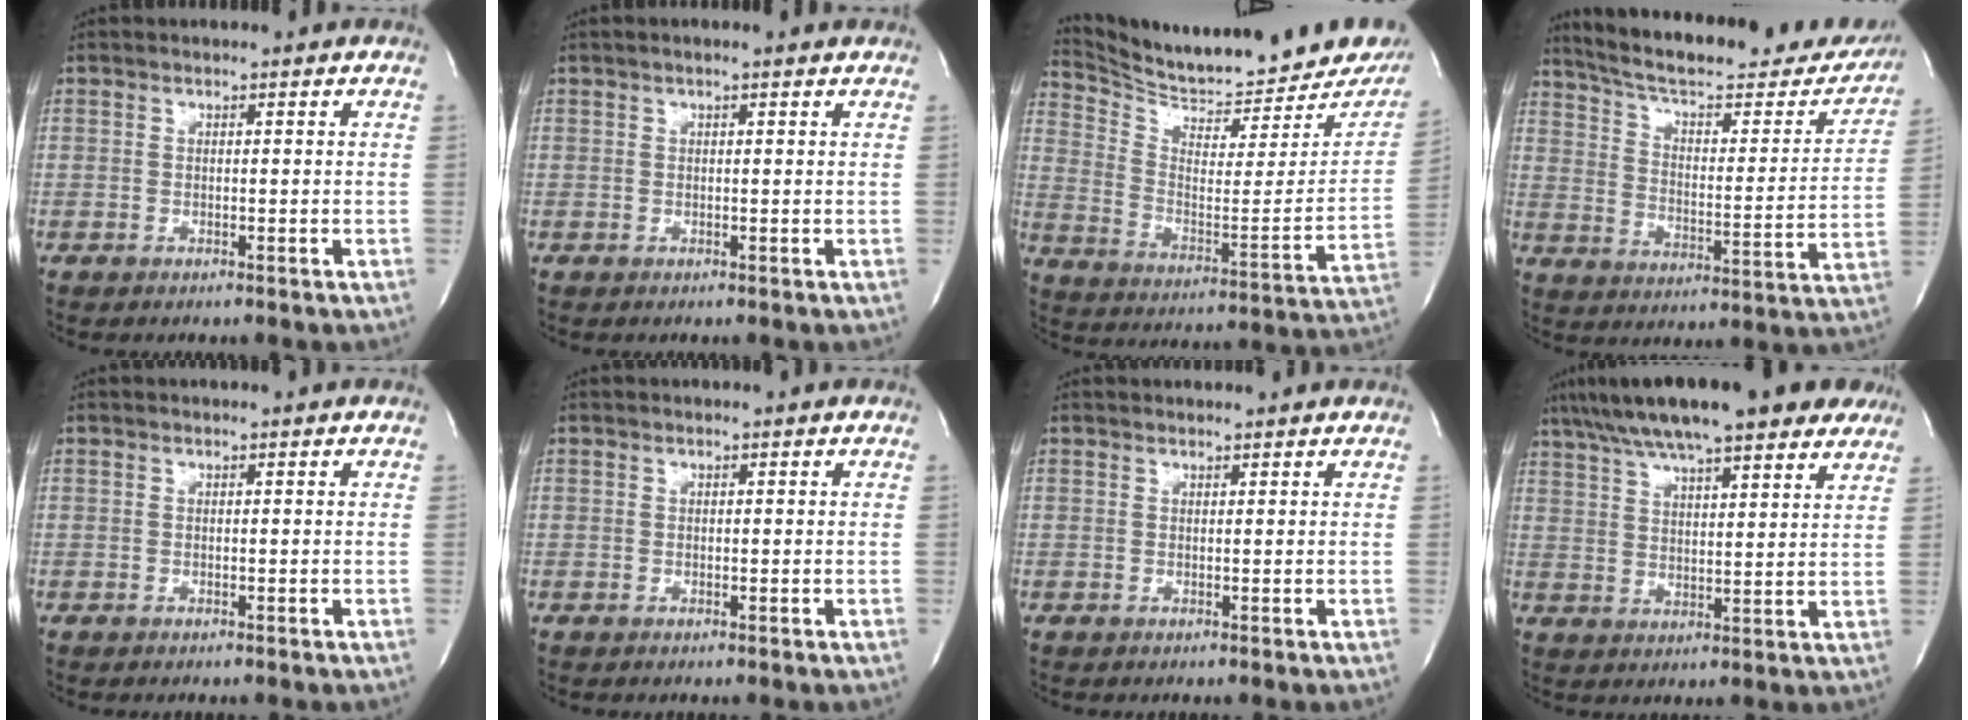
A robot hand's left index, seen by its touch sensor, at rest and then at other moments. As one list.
[{"total": 1.6, "force": [1.2, 0.1, 1.1], "torque": [-0.020, 0.013, 0.014]}, {"total": 22.2, "force": [20.9, 3.9, 6.6], "torque": [-0.114, -0.081, 0.290]}, {"total": 28.2, "force": [24.5, 6.6, 12.3], "torque": [-0.195, -0.040, 0.320]}, {"total": 0.0}, {"total": 0.0}, {"total": 1.7, "force": [1.7, 0.3, 0.1], "torque": [-0.010, 0.013, 0.022]}, {"total": 20.4, "force": [15.7, 4.3, 12.3], "torque": [-0.209, 0.041, 0.221]}]